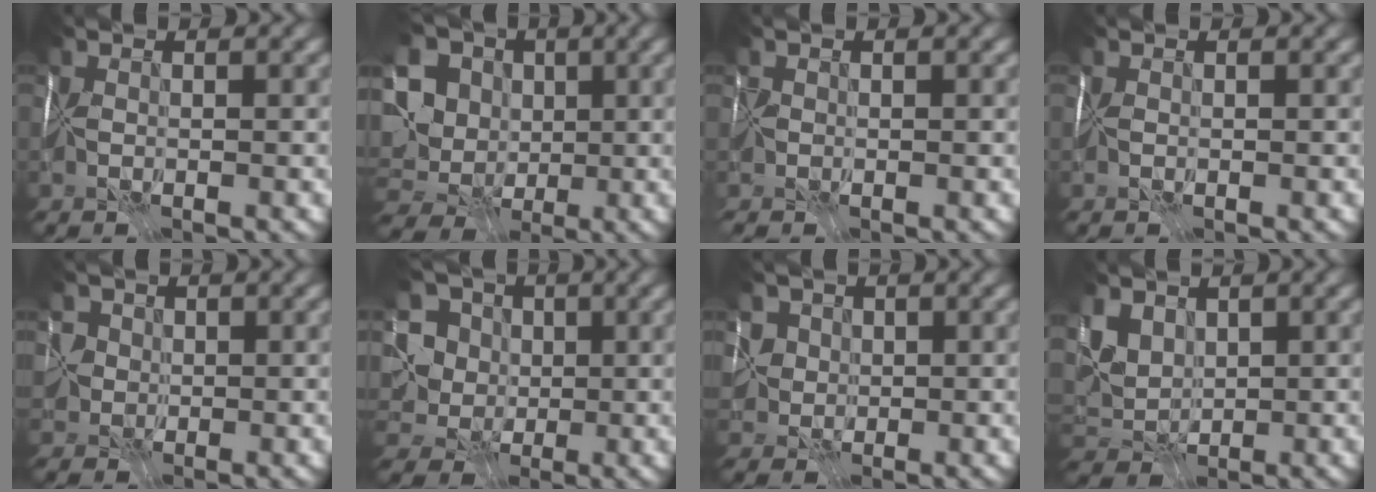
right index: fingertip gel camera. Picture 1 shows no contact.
{"total": 12.1, "force": [1.2, 10.2, 6.4], "torque": [-0.128, 0.002, 0.009]}
{"total": 0.7, "force": [-0.4, 0.5, 0.3], "torque": [-0.002, -0.001, -0.013]}
{"total": 0.0}
{"total": 2.2, "force": [0.2, 2.2, 0.6], "torque": [0.001, 0.008, -0.003]}
{"total": 6.8, "force": [1.2, 5.9, 3.2], "torque": [-0.061, 0.008, 0.006]}
{"total": 3.3, "force": [1.0, 2.9, 1.0], "torque": [-0.007, 0.014, 0.009]}
{"total": 3.5, "force": [1.9, 2.3, 1.7], "torque": [-0.039, 0.002, 0.042]}